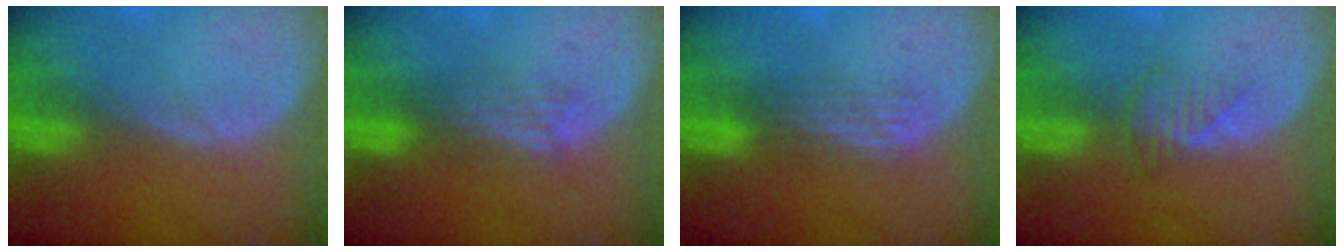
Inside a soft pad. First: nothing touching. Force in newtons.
{"total": 3.1, "press": 2.9, "slide": 1.1}
{"total": 2.9, "press": 2.7, "slide": 1.2}
{"total": 2.7, "press": 2.6, "slide": 0.7}